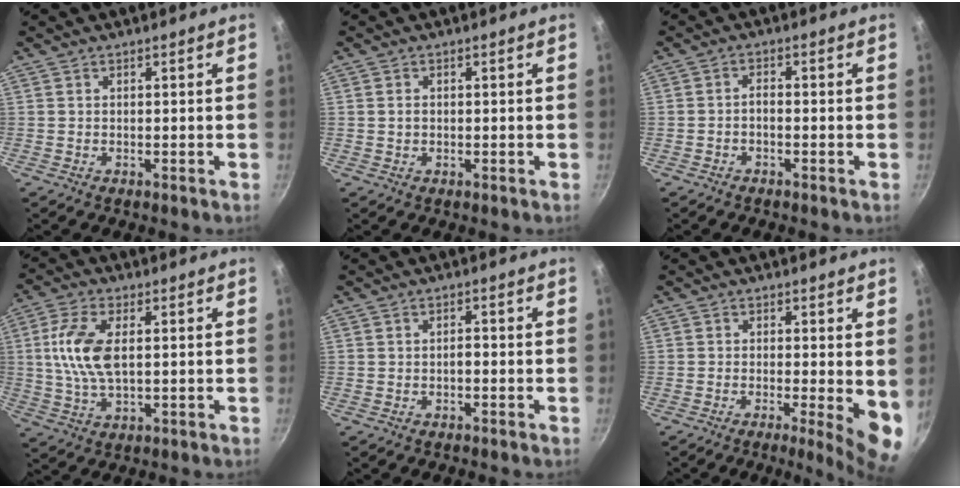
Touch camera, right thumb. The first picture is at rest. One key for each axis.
{"total": 1.1, "fx": 0.1, "fy": 0.9, "fz": 0.6, "tx": -0.009, "ty": 0.004, "tz": 0.002}
{"total": 1.7, "fx": -1.0, "fy": 0.8, "fz": 1.2, "tx": -0.020, "ty": 0.013, "tz": -0.021}
{"total": 10.1, "fx": 1.5, "fy": 4.9, "fz": 8.7, "tx": -0.174, "ty": 0.003, "tz": 0.027}
{"total": 1.2, "fx": -0.5, "fy": 0.6, "fz": 0.9, "tx": -0.009, "ty": 0.011, "tz": -0.007}
{"total": 7.7, "fx": -0.9, "fy": 1.7, "fz": 7.4, "tx": -0.089, "ty": -0.013, "tz": -0.010}